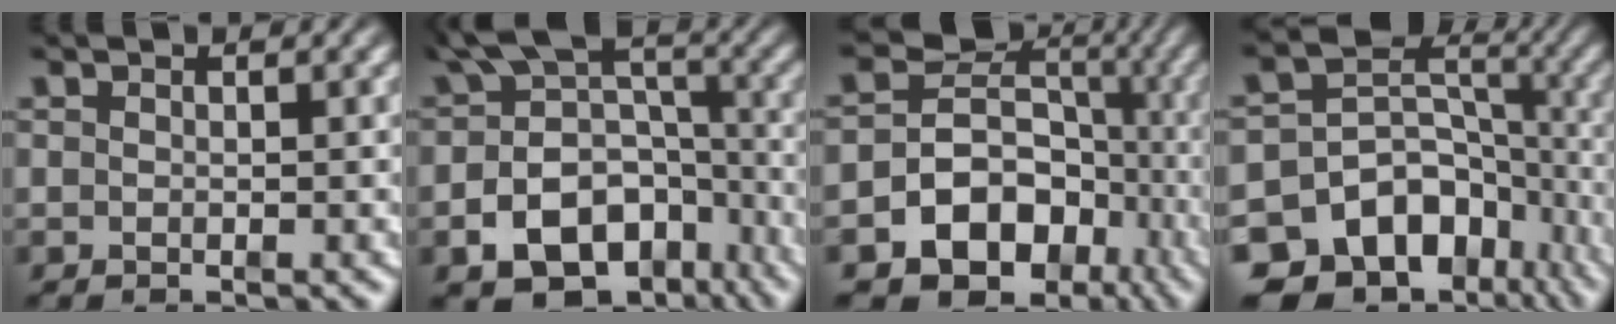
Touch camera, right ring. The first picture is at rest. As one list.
[{"total": 12.2, "force": [-5.1, 9.3, 6.0], "torque": [-0.101, -0.033, -0.079]}, {"total": 18.4, "force": [-6.7, 15.1, 8.1], "torque": [-0.166, -0.071, -0.100]}, {"total": 18.4, "force": [-6.9, 14.4, 9.1], "torque": [-0.173, -0.065, -0.097]}]